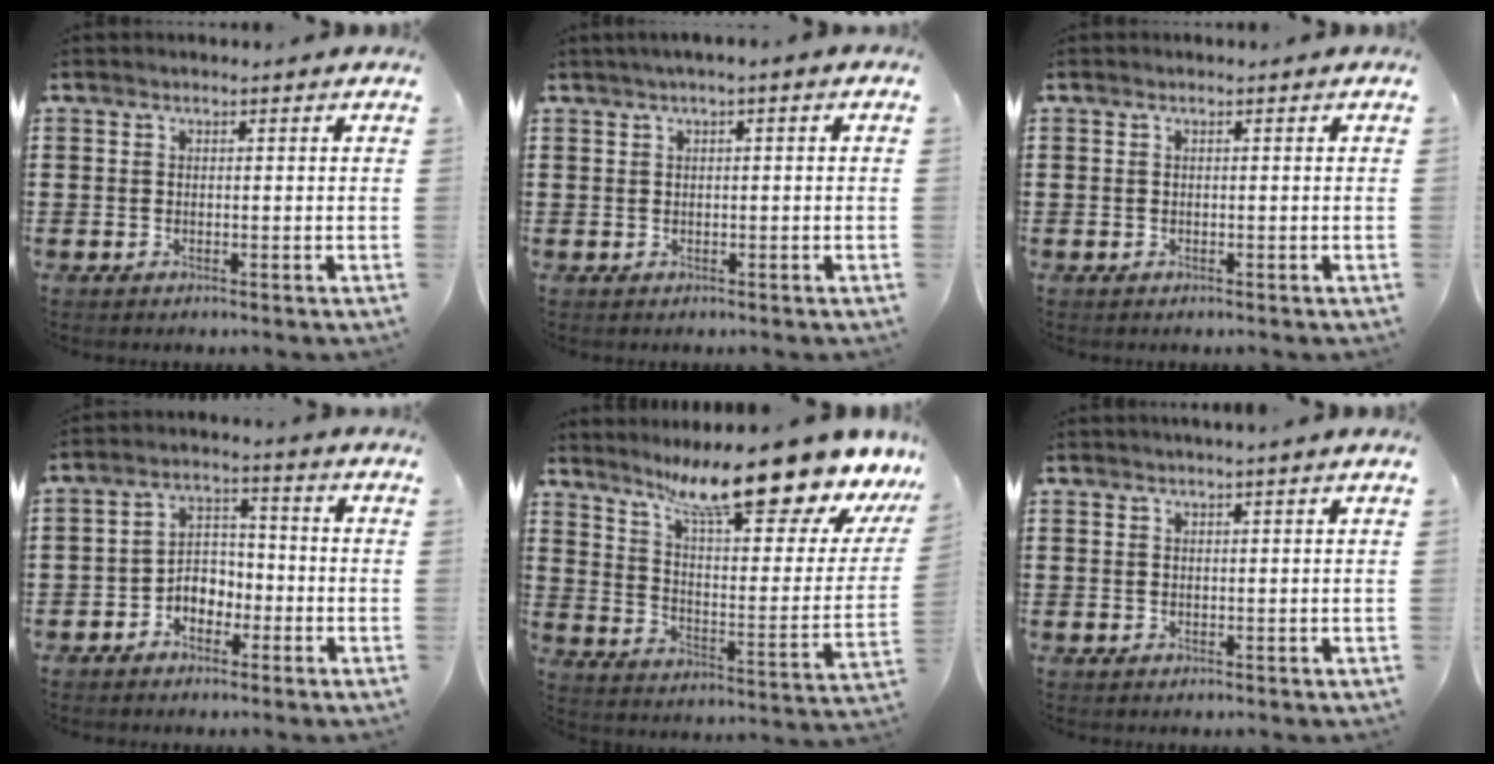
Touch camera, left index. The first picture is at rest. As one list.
[{"total": 1.1, "force": [-0.1, 0.2, 1.0], "torque": [-0.018, -0.002, -0.001]}, {"total": 0.0}, {"total": 4.1, "force": [-2.7, 2.8, 1.4], "torque": [-0.031, 0.011, -0.057]}, {"total": 16.2, "force": [12.8, 1.8, 9.7], "torque": [-0.171, -0.091, 0.208]}, {"total": 0.9, "force": [0.7, -0.3, 0.6], "torque": [-0.009, -0.003, 0.013]}]